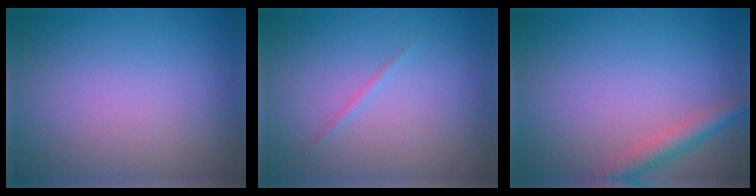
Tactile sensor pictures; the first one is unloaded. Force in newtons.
{"total": 0.5, "press": 0.5, "slide": 0.0}
{"total": 2.6, "press": 2.6, "slide": 0.1}